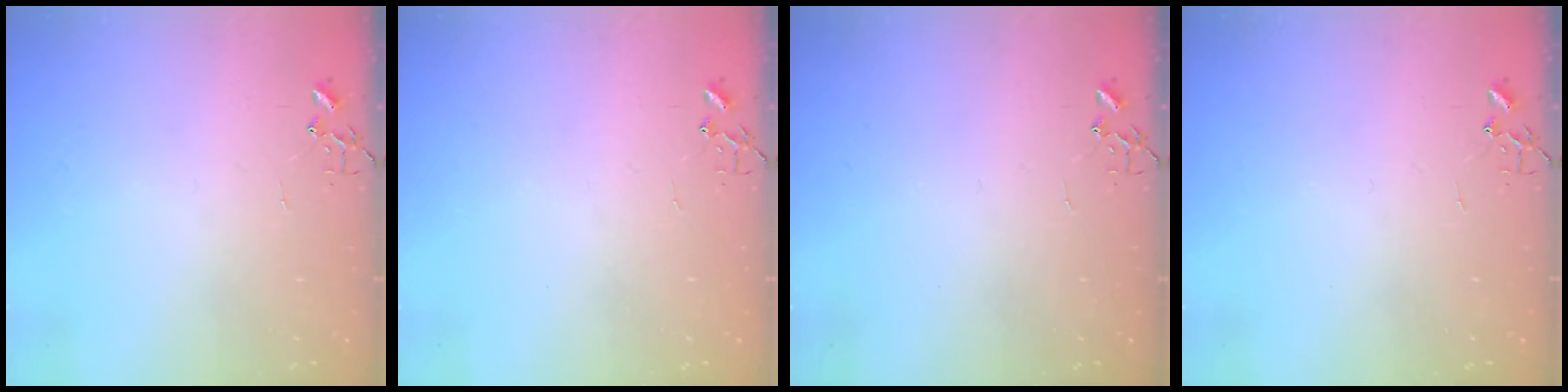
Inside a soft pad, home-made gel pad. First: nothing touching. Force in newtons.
{"total": 0.0}
{"total": 0.0}
{"total": 0.0}